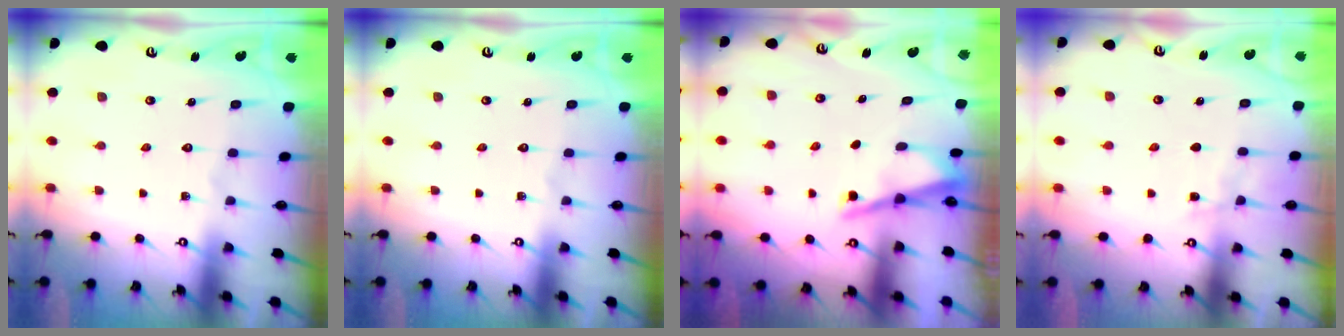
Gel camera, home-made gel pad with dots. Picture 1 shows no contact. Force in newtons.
{"total": 0.0}
{"total": 2.9, "press": 2.9, "slide": 0.2}
{"total": 3.5, "press": 3.5, "slide": 0.4}